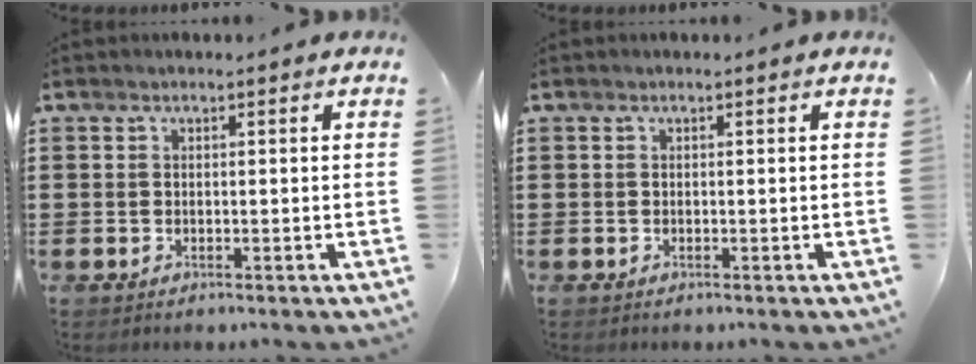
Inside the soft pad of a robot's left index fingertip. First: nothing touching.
{"total": 0.0}